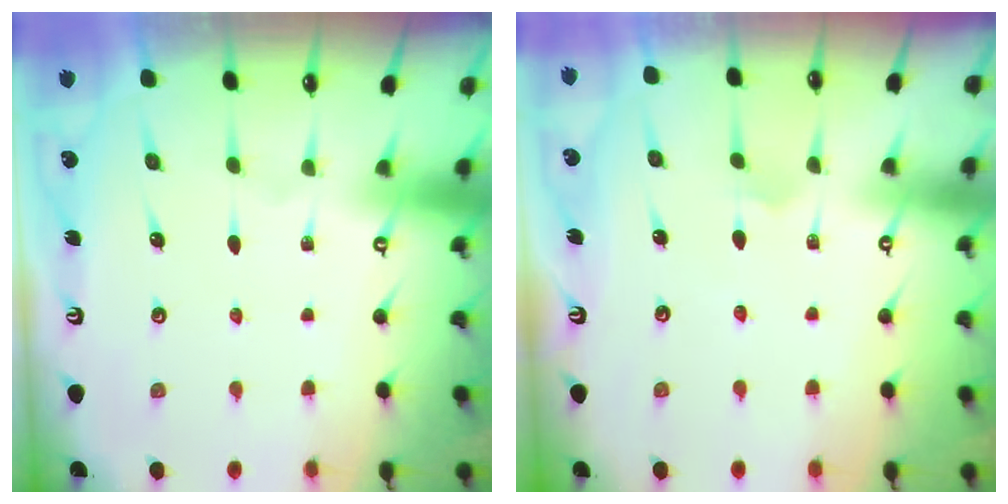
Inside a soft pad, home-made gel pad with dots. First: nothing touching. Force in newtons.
{"total": 3.0, "press": 3.0, "slide": 0.2}